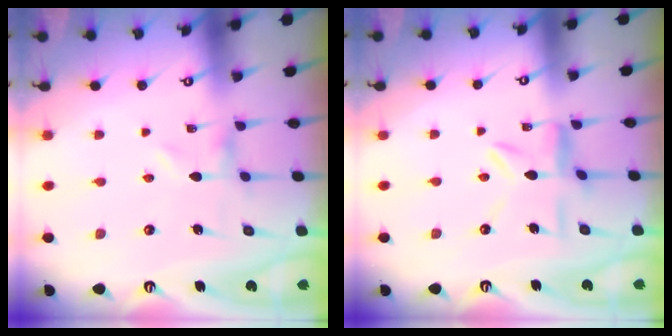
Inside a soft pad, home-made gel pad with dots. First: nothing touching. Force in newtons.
{"total": 8.0, "press": 8.0, "slide": 0.7}